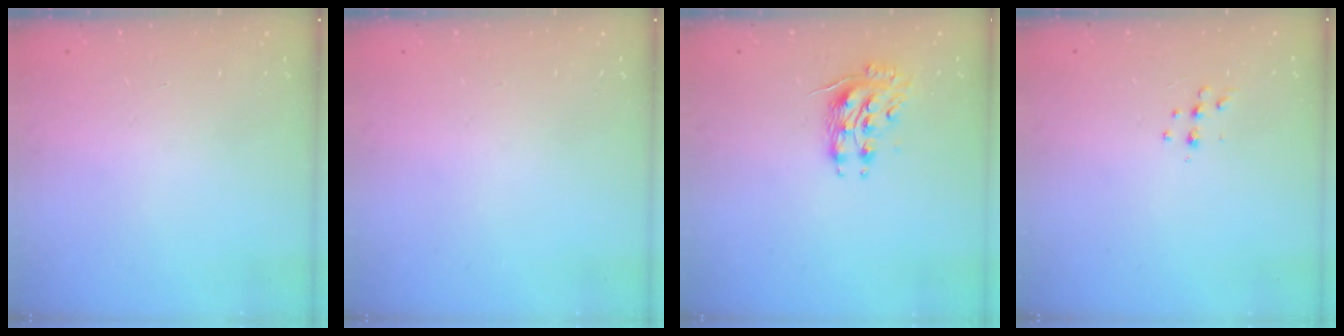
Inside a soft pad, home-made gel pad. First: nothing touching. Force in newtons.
{"total": 0.0}
{"total": 8.7, "press": 8.6, "slide": 0.7}
{"total": 5.8, "press": 5.7, "slide": 0.8}